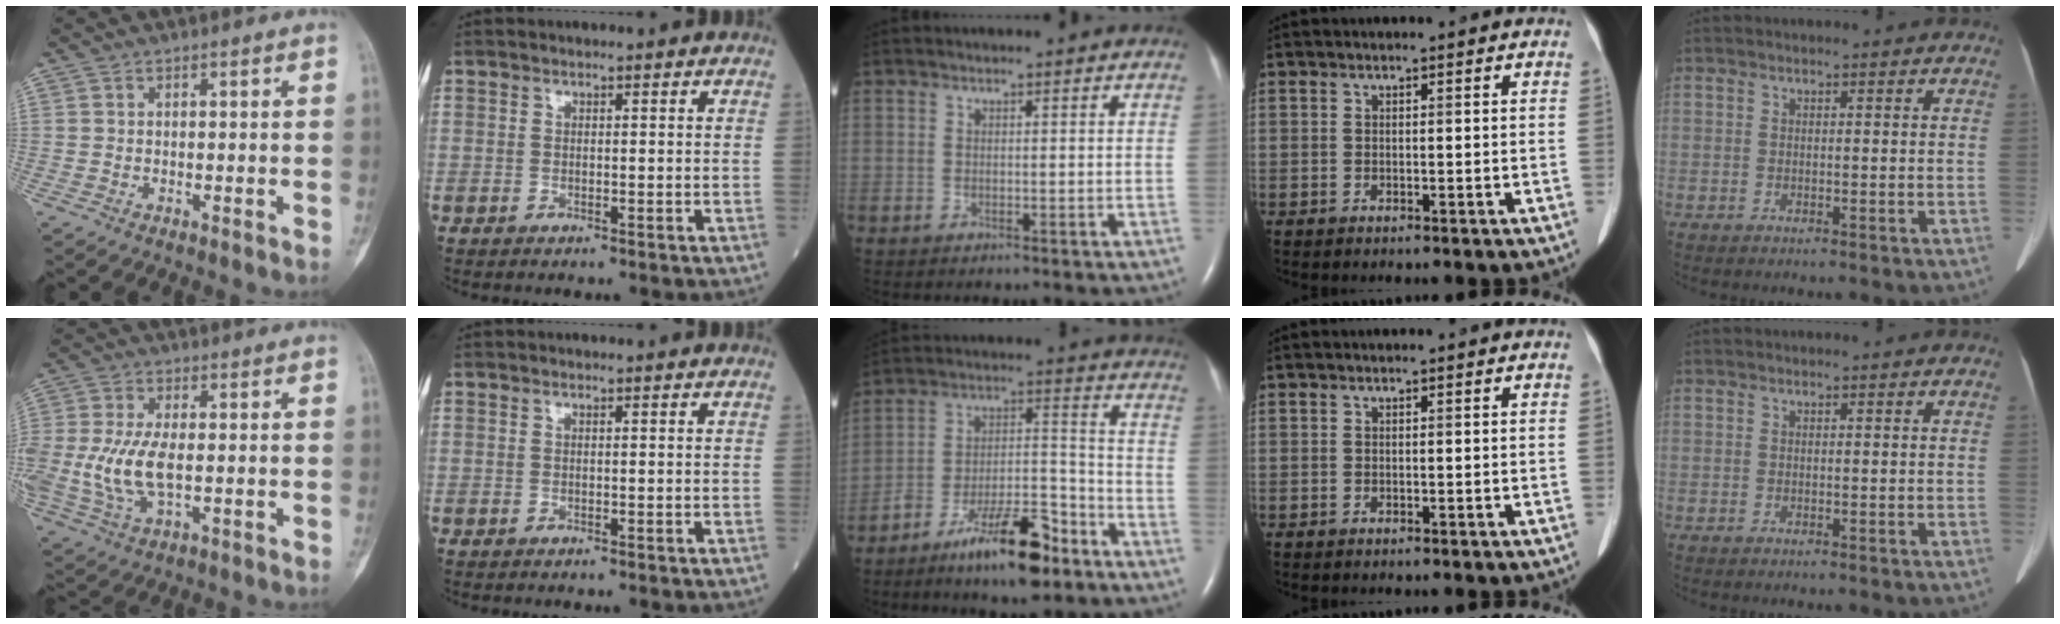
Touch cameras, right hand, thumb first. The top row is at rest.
{"thumb": {"total": 11.1, "force": [-0.9, 5.5, 9.6], "torque": [-0.217, -0.003, -0.013]}, "middle": {"total": 13.7, "force": [-9.4, 3.3, 9.5], "torque": [-0.161, 0.012, -0.161]}}